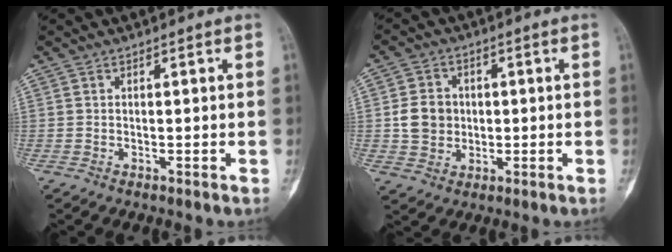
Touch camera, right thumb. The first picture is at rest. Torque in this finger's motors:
{"motor_torque": [0.23, 0.77, 0.30, -0.28, -0.01]}